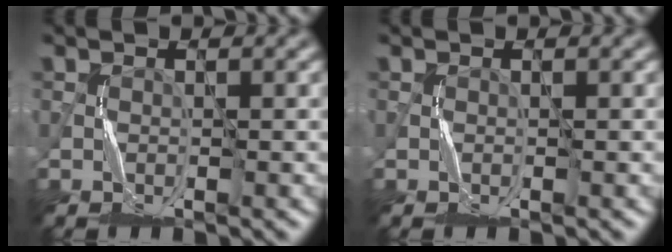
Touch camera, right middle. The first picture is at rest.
{"total": 0.0}